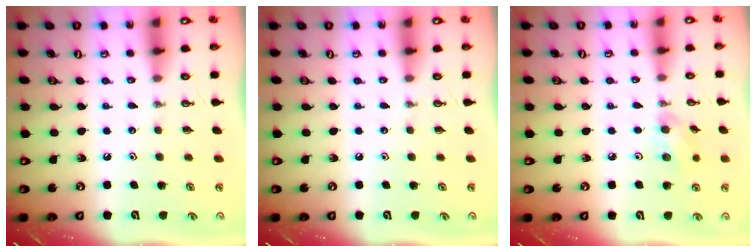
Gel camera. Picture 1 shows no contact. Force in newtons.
{"total": 0.0}
{"total": 7.8, "press": 7.4, "slide": 2.5}